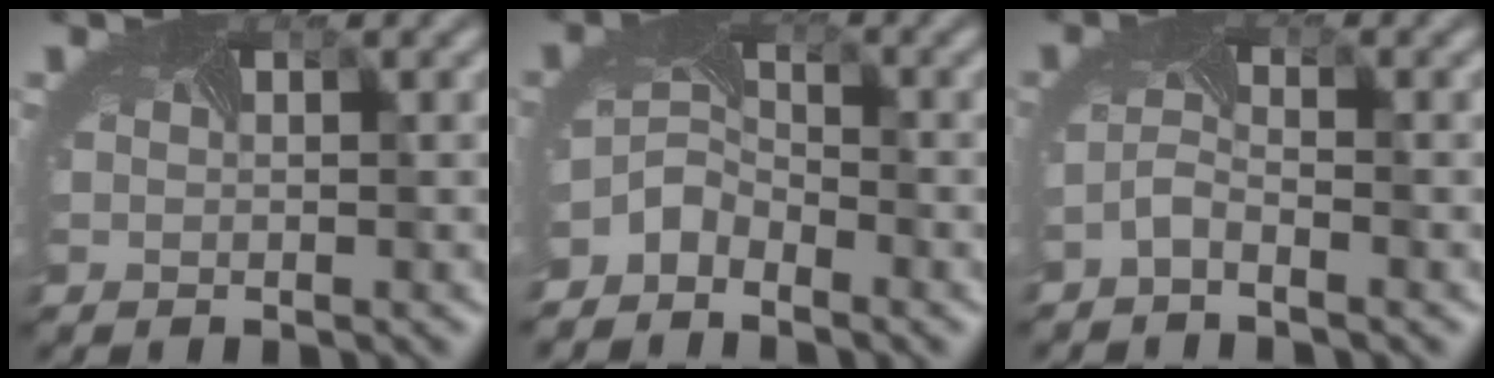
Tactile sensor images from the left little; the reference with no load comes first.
{"total": 2.9, "force": [-2.6, 1.3, 0.7], "torque": [-0.026, -0.004, -0.058]}
{"total": 1.5, "force": [-1.4, 0.1, 0.6], "torque": [-0.025, -0.001, -0.035]}